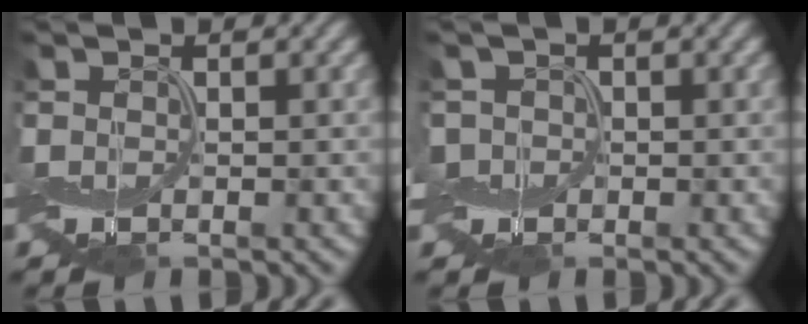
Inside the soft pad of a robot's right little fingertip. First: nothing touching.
{"total": 1.2, "force": [-0.3, 1.2, 0.1], "torque": [-0.010, 0.005, -0.007]}